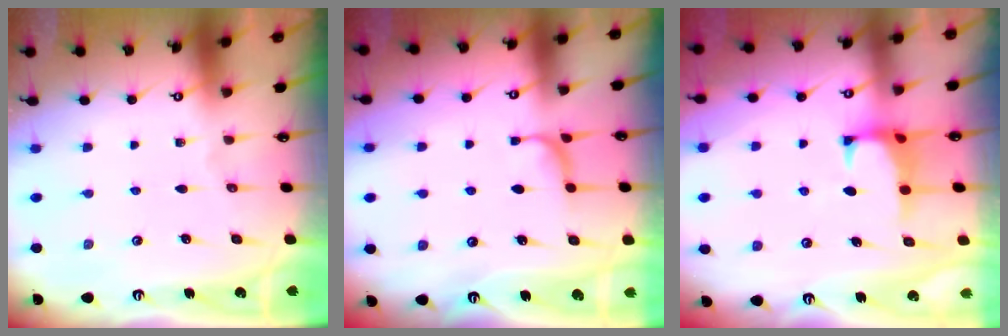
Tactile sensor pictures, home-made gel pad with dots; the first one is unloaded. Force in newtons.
{"total": 1.4, "press": 1.2, "slide": 0.6}
{"total": 0.7, "press": 0.5, "slide": 0.5}